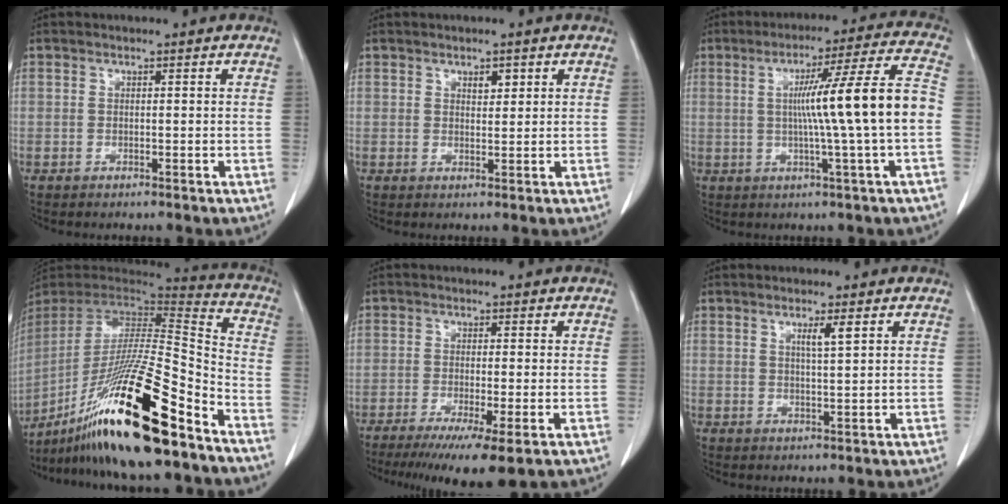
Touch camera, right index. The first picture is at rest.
{"total": 1.7, "force": [0.9, 0.9, 1.2], "torque": [-0.015, -0.003, 0.015]}
{"total": 13.6, "force": [-0.5, -1.7, 13.5], "torque": [-0.203, 0.011, -0.009]}
{"total": 27.3, "force": [-18.1, 1.9, 20.4], "torque": [-0.365, -0.035, -0.319]}
{"total": 9.4, "force": [-6.0, 0.4, 7.2], "torque": [-0.107, -0.024, -0.094]}
{"total": 2.5, "force": [1.2, -0.1, 2.2], "torque": [-0.041, -0.001, 0.021]}